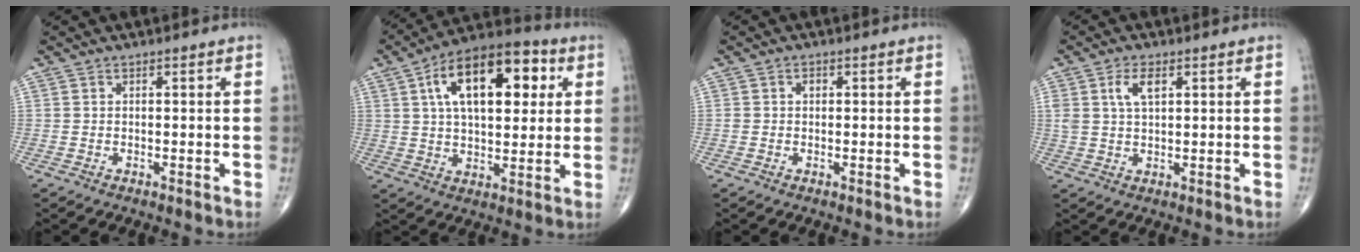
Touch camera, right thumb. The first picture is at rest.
{"total": 19.7, "force": [5.9, 10.0, 15.9], "torque": [-0.222, 0.011, 0.086]}
{"total": 1.2, "force": [0.3, 1.0, 0.7], "torque": [-0.010, 0.004, 0.004]}
{"total": 4.7, "force": [1.9, 2.2, 3.7], "torque": [-0.070, 0.000, 0.040]}